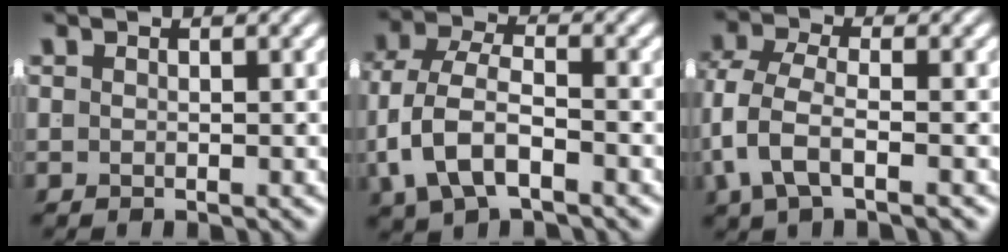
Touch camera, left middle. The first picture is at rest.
{"total": 6.4, "force": [-1.3, 4.3, 4.6], "torque": [-0.115, -0.030, -0.006]}
{"total": 5.3, "force": [-1.5, 3.3, 3.9], "torque": [-0.105, -0.030, -0.012]}